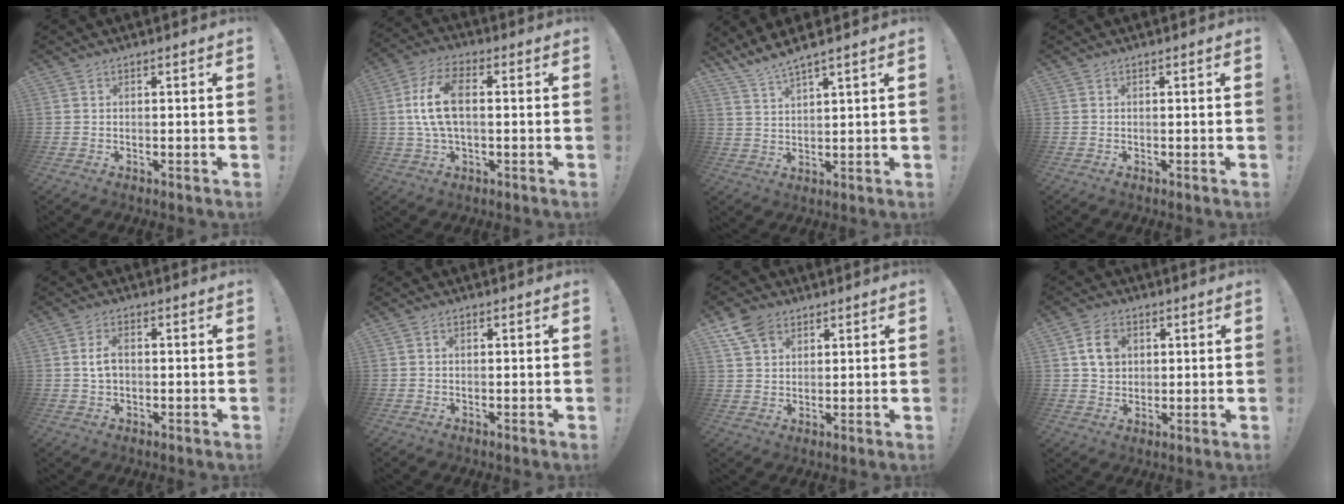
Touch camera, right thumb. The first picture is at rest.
{"total": 11.5, "force": [1.1, 5.8, 9.9], "torque": [-0.198, 0.002, 0.021]}
{"total": 5.1, "force": [4.7, -0.3, 2.1], "torque": [-0.053, -0.027, 0.086]}
{"total": 0.0}
{"total": 4.1, "force": [0.4, 2.3, 3.3], "torque": [-0.048, 0.001, 0.005]}
{"total": 0.6, "force": [0.0, 0.4, 0.4], "torque": [0.000, -0.001, -0.002]}
{"total": 8.1, "force": [4.9, 5.6, 3.1], "torque": [-0.057, -0.018, 0.098]}
{"total": 7.5, "force": [2.4, 6.0, 3.8], "torque": [-0.055, 0.004, 0.047]}